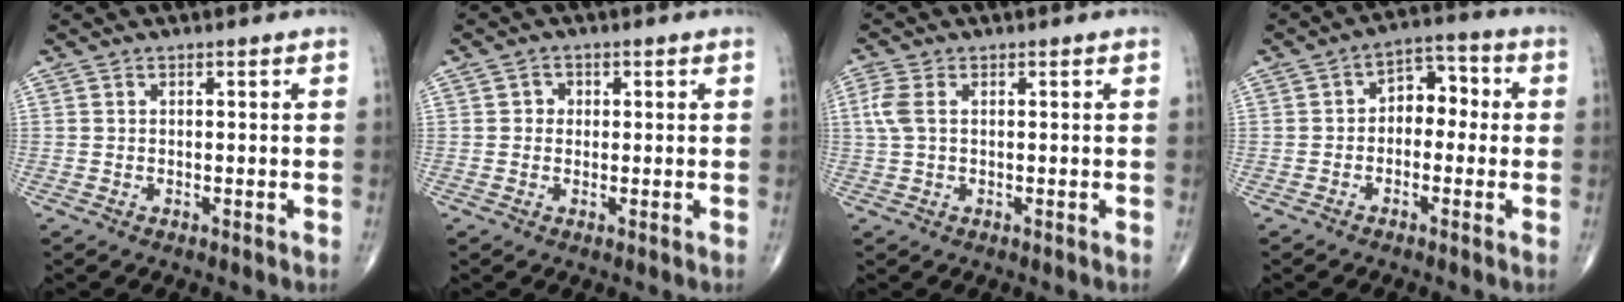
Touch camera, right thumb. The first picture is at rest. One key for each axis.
{"total": 1.8, "fx": 0.2, "fy": 1.7, "fz": 0.6, "tx": 0.004, "ty": 0.003, "tz": -0.001}
{"total": 3.7, "fx": 0.7, "fy": 2.1, "fz": 2.9, "tx": -0.093, "ty": 0.013, "tz": 0.014}
{"total": 6.7, "fx": -0.2, "fy": 4.6, "fz": 4.8, "tx": -0.036, "ty": 0.029, "tz": -0.018}